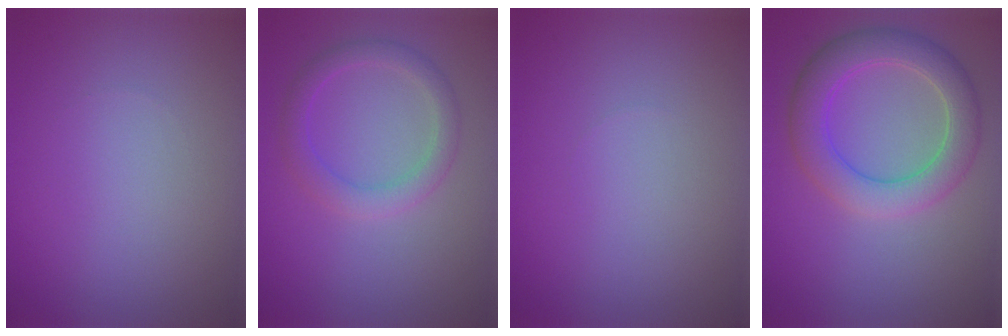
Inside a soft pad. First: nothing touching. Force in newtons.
{"total": 2.7, "press": 2.7, "slide": 0.1}
{"total": 0.0}
{"total": 5.4, "press": 5.4, "slide": 0.1}